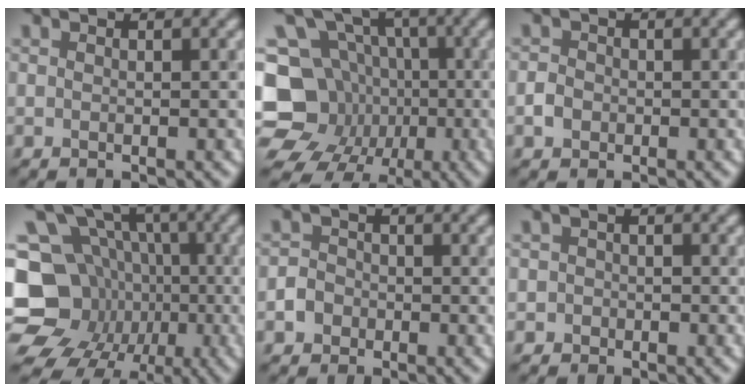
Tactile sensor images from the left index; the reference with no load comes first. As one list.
[{"total": 14.9, "force": [-4.5, 13.2, 5.4], "torque": [-0.125, -0.010, -0.094]}, {"total": 1.3, "force": [-0.6, 1.0, 0.4], "torque": [-0.006, 0.000, -0.016]}, {"total": 16.9, "force": [-5.0, 14.7, 6.8], "torque": [-0.150, -0.011, -0.096]}, {"total": 1.7, "force": [-0.9, 1.4, 0.3], "torque": [0.002, 0.001, -0.023]}, {"total": 1.0, "force": [-0.4, 1.0, 0.0], "torque": [0.022, 0.002, -0.015]}]